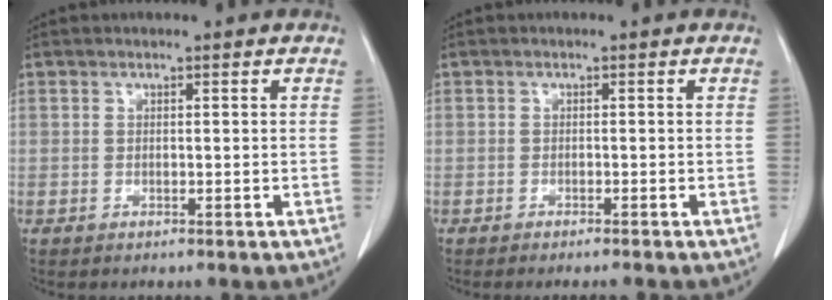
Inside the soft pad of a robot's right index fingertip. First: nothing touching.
{"total": 2.3, "force": [-2.1, -0.2, 0.9], "torque": [-0.011, -0.002, -0.026]}